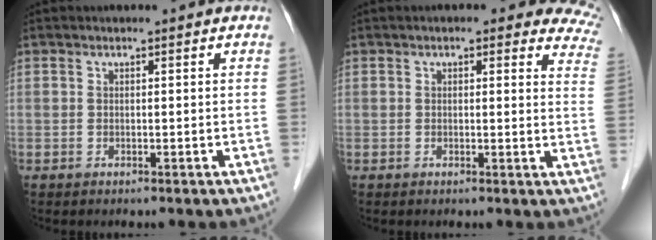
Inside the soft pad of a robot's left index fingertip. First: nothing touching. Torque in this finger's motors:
{"motor_torque": [0.41, -1.44, 0.28, 0.00]}